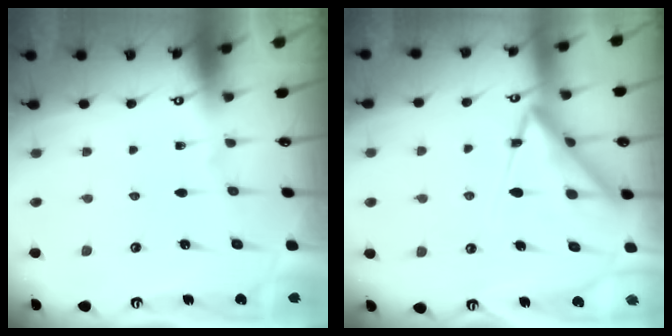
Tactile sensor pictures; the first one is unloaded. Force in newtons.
{"total": 12.6, "press": 12.6, "slide": 1.0}